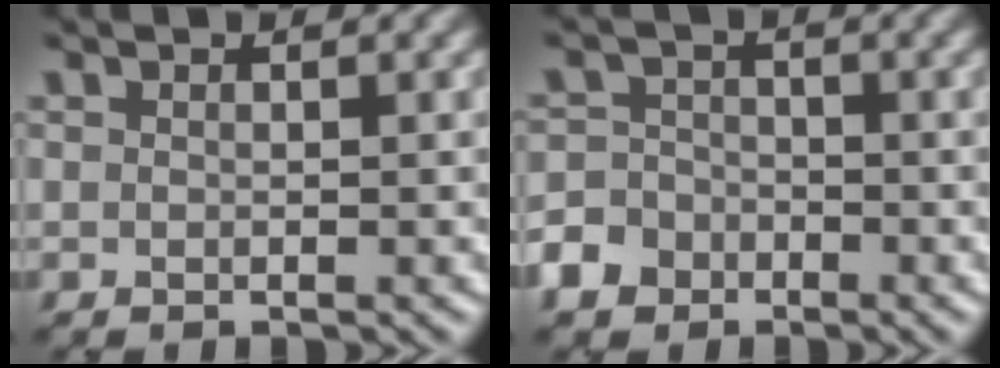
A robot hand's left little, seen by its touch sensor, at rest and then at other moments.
{"total": 4.9, "force": [-3.2, 3.5, 1.1], "torque": [-0.009, -0.008, -0.066]}